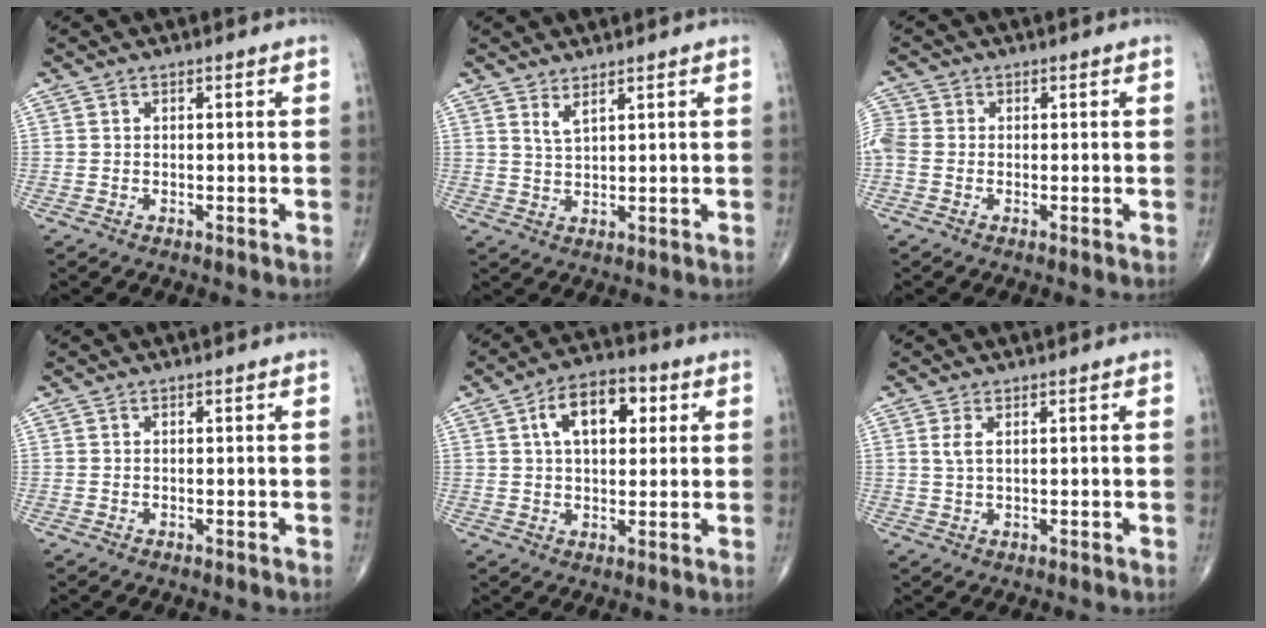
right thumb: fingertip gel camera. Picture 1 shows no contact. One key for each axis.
{"total": 2.5, "fx": 1.8, "fy": 0.5, "fz": 1.7, "tx": -0.035, "ty": -0.019, "tz": 0.040}
{"total": 4.5, "fx": -0.7, "fy": 3.5, "fz": 2.7, "tx": -0.075, "ty": 0.010, "tz": -0.021}
{"total": 0.0}
{"total": 10.9, "fx": 3.3, "fy": 6.3, "fz": 8.3, "tx": -0.111, "ty": 0.011, "tz": 0.045}
{"total": 2.1, "fx": 0.8, "fy": 0.7, "fz": 1.8, "tx": -0.044, "ty": 0.001, "tz": 0.023}